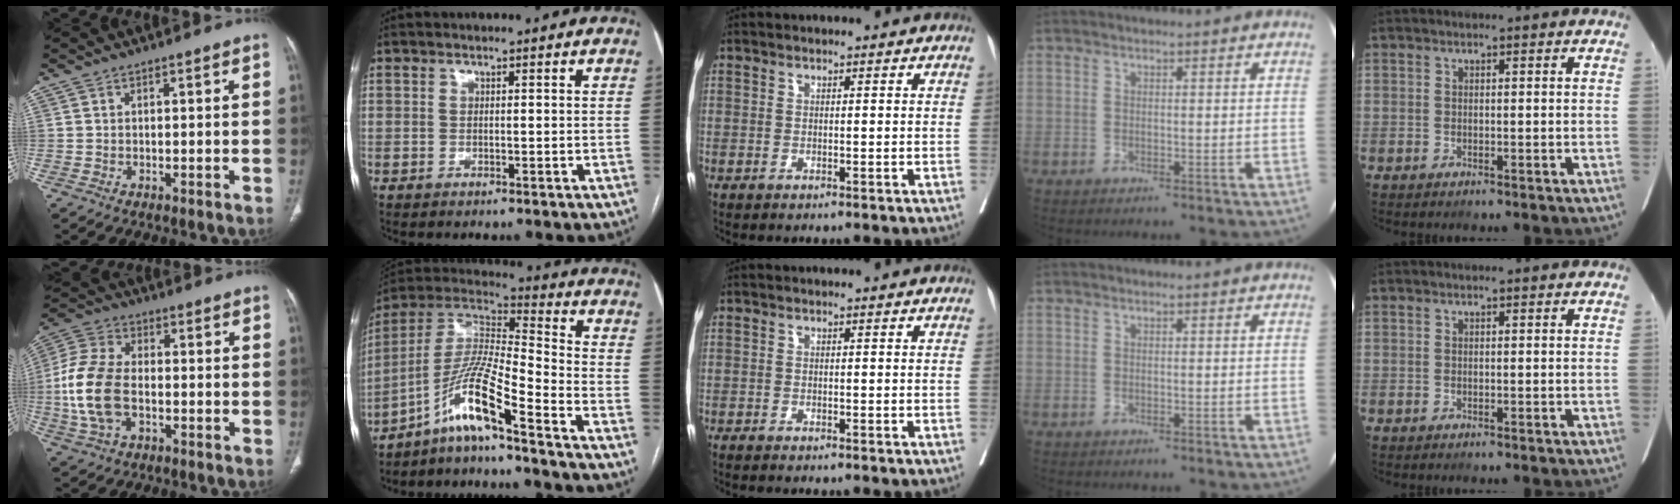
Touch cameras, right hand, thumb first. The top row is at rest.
{"thumb": {"total": 13.6, "force": [-2.2, 8.3, 10.6], "torque": [-0.234, 0.018, -0.044]}, "index": {"total": 11.2, "force": [-7.5, -0.6, 8.3], "torque": [-0.170, 0.005, -0.146]}, "middle": {"total": 2.3, "force": [-2.0, -0.2, 1.0], "torque": [-0.014, -0.001, -0.029]}}